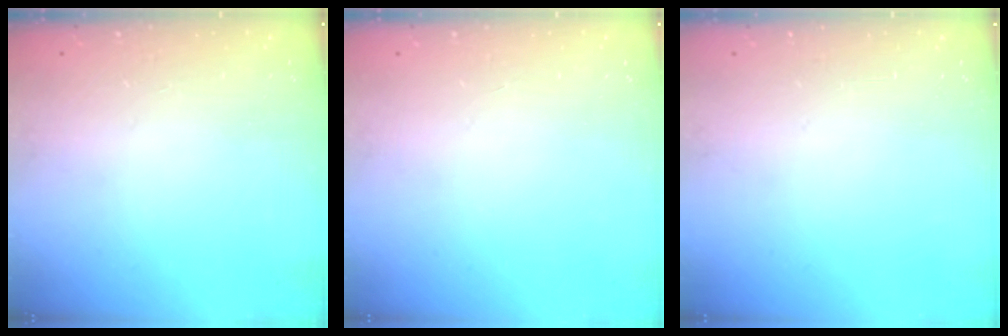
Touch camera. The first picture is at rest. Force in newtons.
{"total": 0.0}
{"total": 0.0}